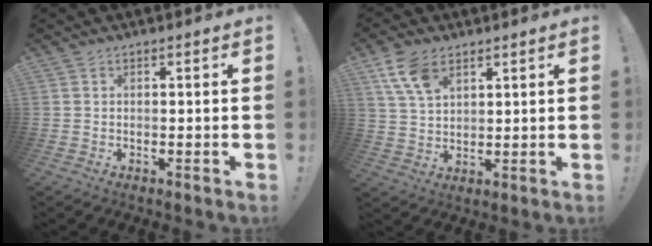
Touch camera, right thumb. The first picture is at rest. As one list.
[{"total": 8.8, "force": [4.8, 5.0, 5.4], "torque": [-0.113, -0.011, 0.095]}]